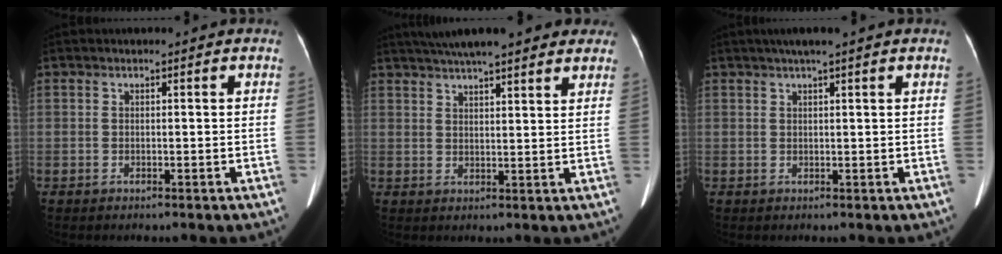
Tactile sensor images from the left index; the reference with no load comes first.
{"total": 16.6, "force": [13.7, 3.1, 8.9], "torque": [-0.139, 0.042, 0.181]}
{"total": 3.6, "force": [2.6, -0.3, 2.5], "torque": [-0.043, 0.022, 0.043]}